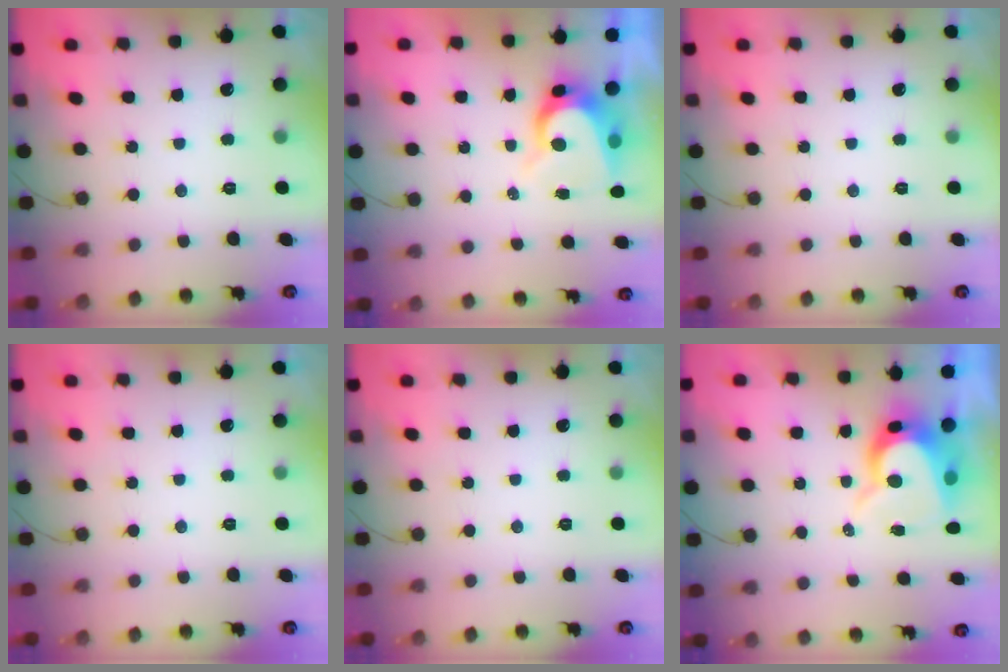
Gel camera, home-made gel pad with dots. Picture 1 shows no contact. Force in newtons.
{"total": 6.2, "press": 6.2, "slide": 0.6}
{"total": 0.0}
{"total": 0.0}
{"total": 0.0}
{"total": 9.5, "press": 9.5, "slide": 0.7}